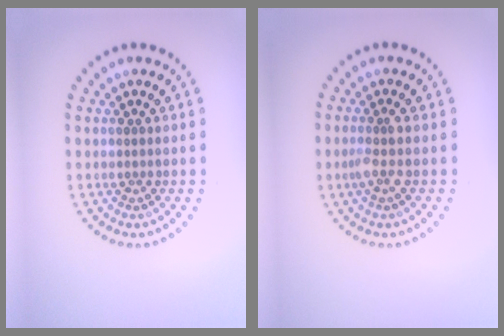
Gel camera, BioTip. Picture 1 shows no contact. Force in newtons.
{"total": 1.6, "press": 1.3, "slide": 1.0}